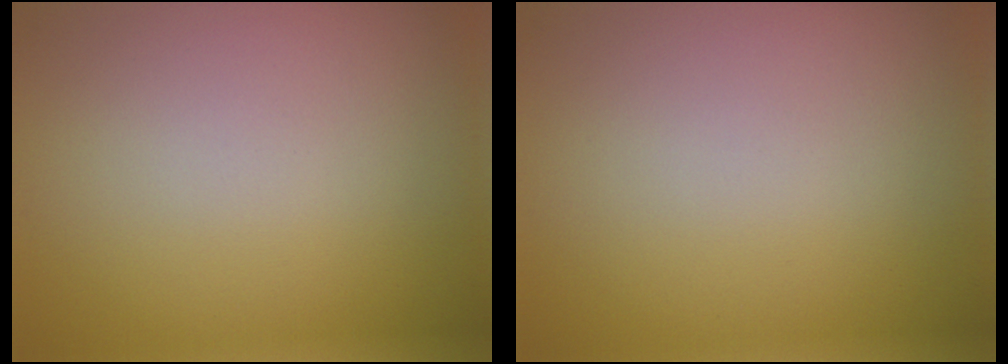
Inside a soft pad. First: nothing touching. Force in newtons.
{"total": 0.0}